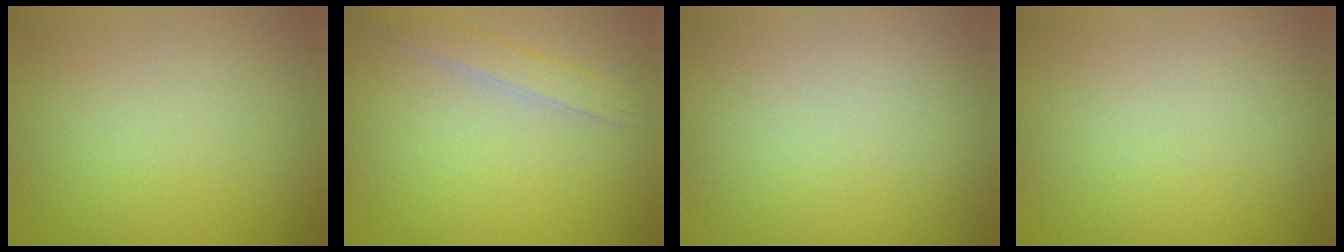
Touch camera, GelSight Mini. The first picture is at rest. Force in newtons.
{"total": 1.9, "press": 1.9, "slide": 0.1}
{"total": 0.0}
{"total": 0.0}